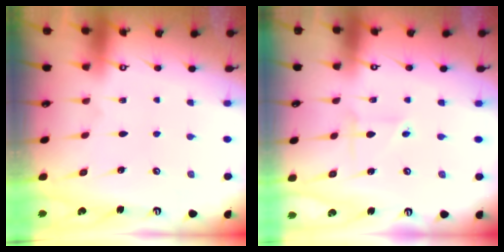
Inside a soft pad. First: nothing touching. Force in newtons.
{"total": 2.3, "press": 2.3, "slide": 0.2}